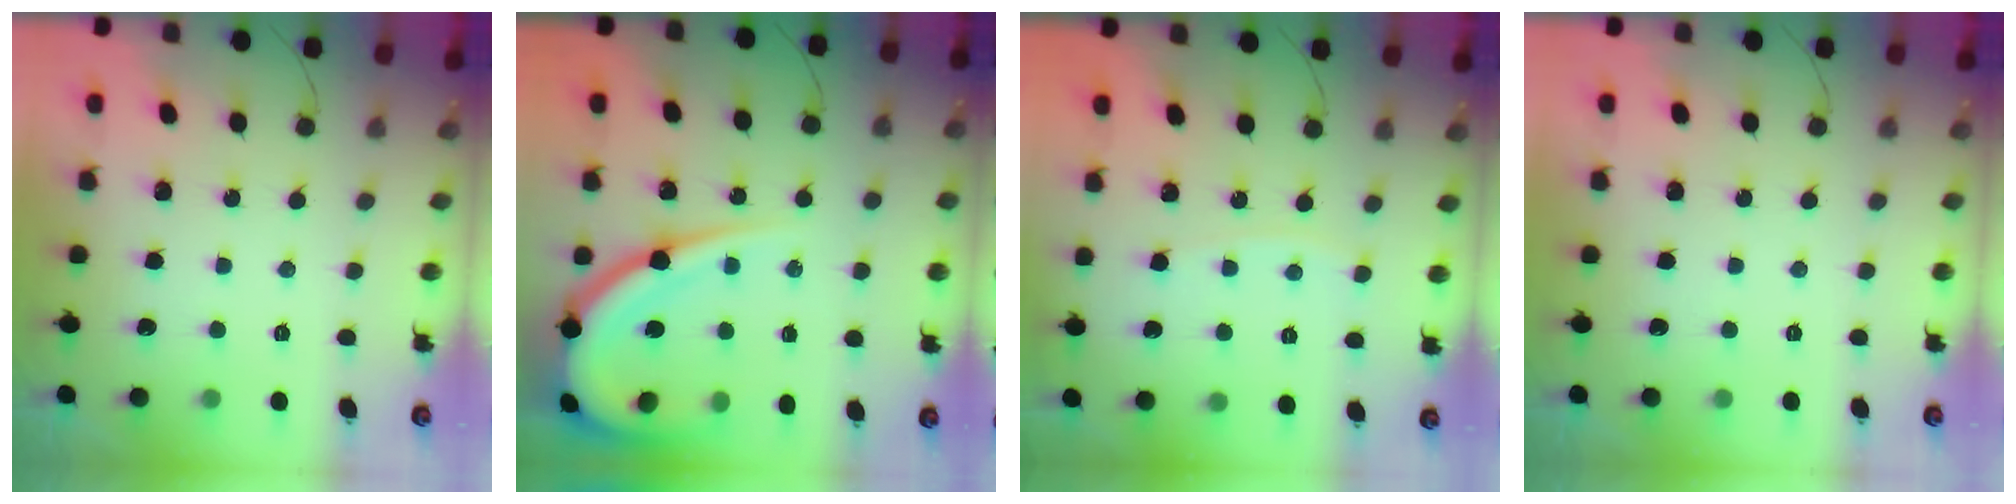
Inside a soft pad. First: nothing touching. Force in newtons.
{"total": 19.7, "press": 19.6, "slide": 1.9}
{"total": 2.3, "press": 2.2, "slide": 0.3}
{"total": 0.0}